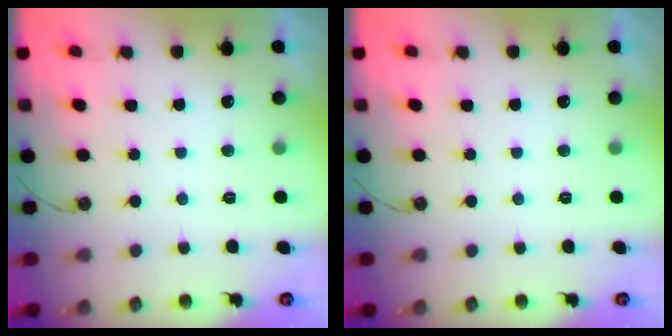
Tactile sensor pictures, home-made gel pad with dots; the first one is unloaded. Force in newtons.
{"total": 0.0}